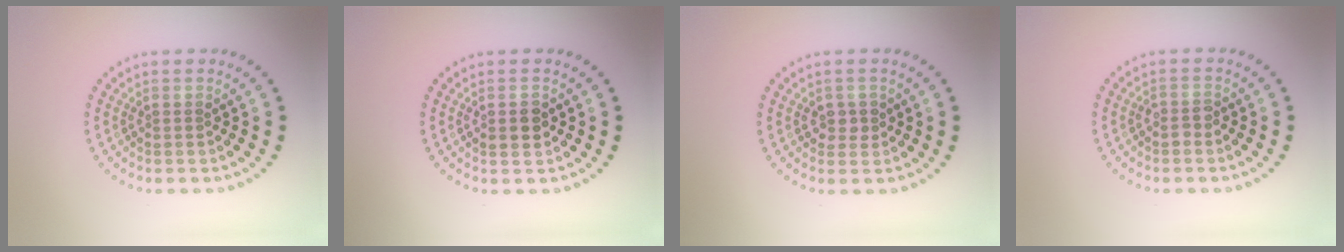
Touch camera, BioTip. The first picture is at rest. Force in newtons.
{"total": 1.7, "press": 1.7, "slide": 0.1}
{"total": 1.5, "press": 1.4, "slide": 0.6}
{"total": 0.9, "press": 0.8, "slide": 0.5}